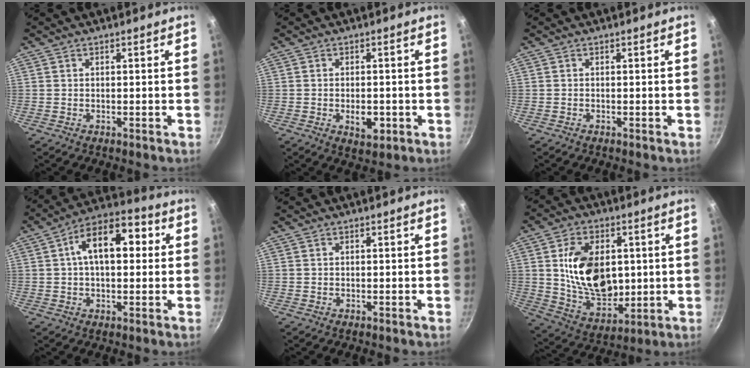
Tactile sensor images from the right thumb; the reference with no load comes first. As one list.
[{"total": 4.6, "force": [-1.2, 2.5, 3.6], "torque": [-0.040, 0.004, -0.014]}, {"total": 0.0}, {"total": 13.5, "force": [2.4, 7.7, 10.8], "torque": [-0.128, 0.030, 0.019]}, {"total": 0.0}, {"total": 17.2, "force": [2.1, 11.6, 12.5], "torque": [-0.184, -0.014, 0.050]}]